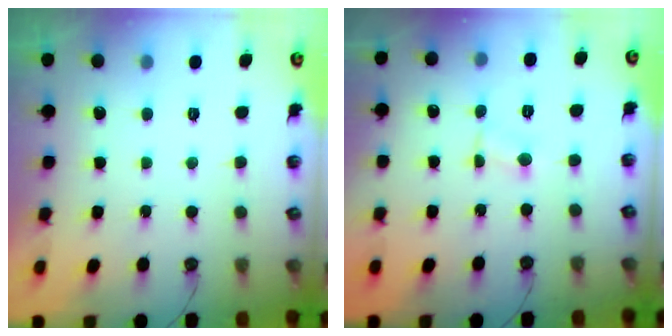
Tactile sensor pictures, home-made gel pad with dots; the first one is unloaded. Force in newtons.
{"total": 1.6, "press": 1.5, "slide": 0.4}